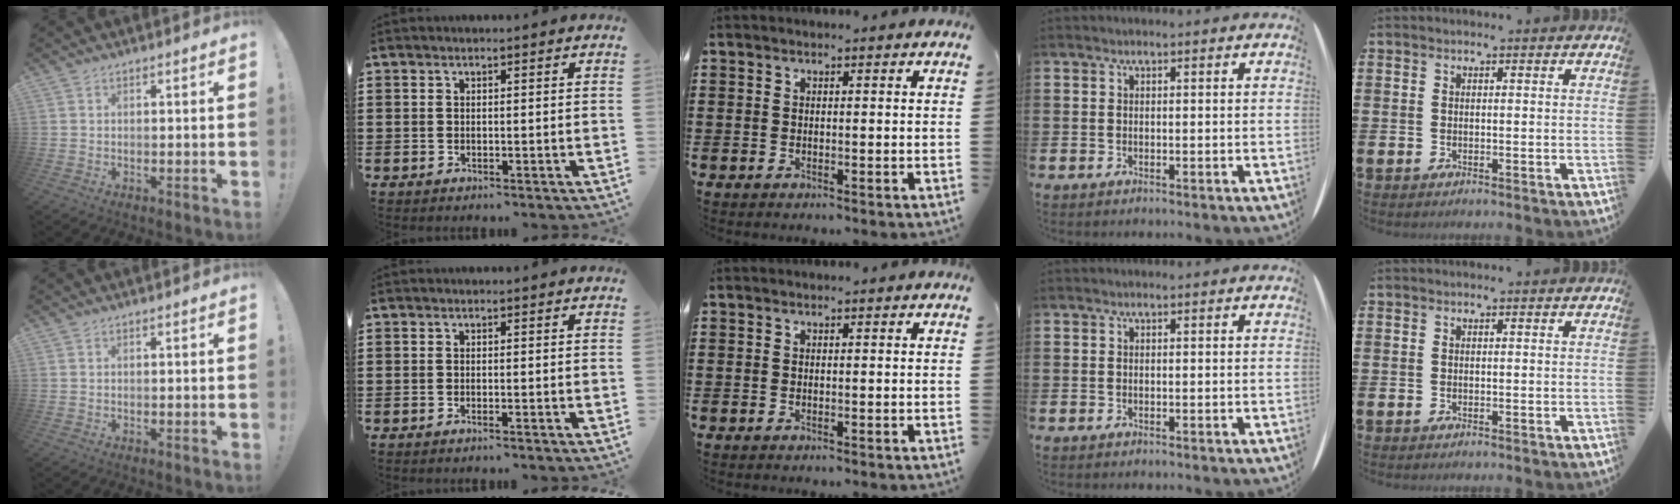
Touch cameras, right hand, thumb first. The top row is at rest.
{"index": {"total": 0.6, "force": [-0.5, -0.1, 0.3], "torque": [-0.006, -0.001, -0.010]}}